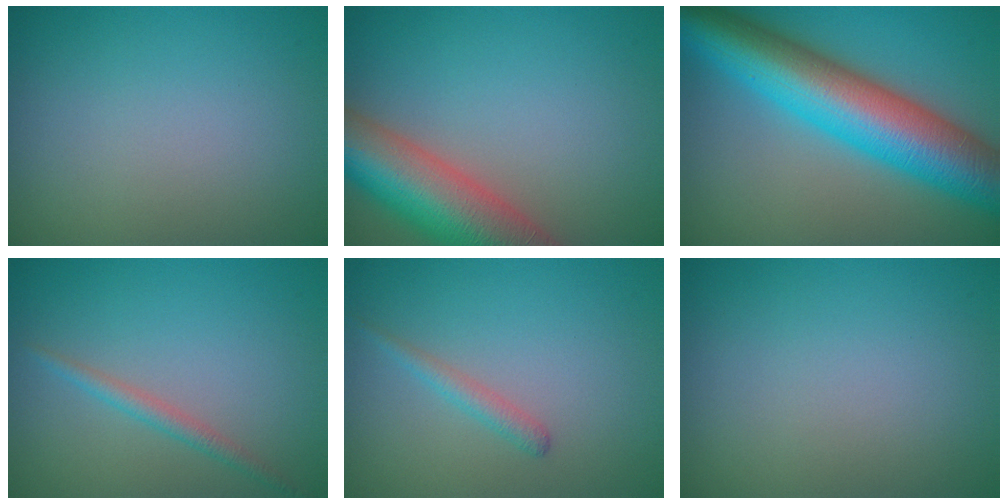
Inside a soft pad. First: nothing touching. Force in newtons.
{"total": 10.1, "press": 10.1, "slide": 0.7}
{"total": 12.3, "press": 12.3, "slide": 0.1}
{"total": 1.5, "press": 1.5, "slide": 0.1}
{"total": 1.4, "press": 1.4, "slide": 0.0}
{"total": 0.0}